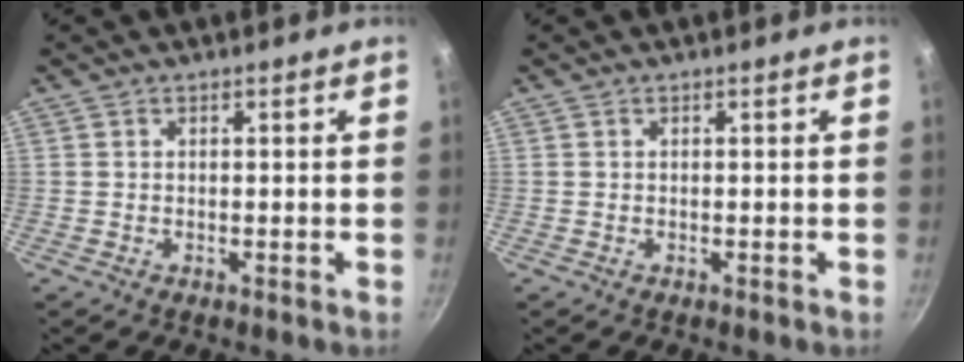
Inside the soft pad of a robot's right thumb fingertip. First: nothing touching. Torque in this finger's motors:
{"motor_torque": [0.11, -0.11, 0.05, -0.47, 0.04]}